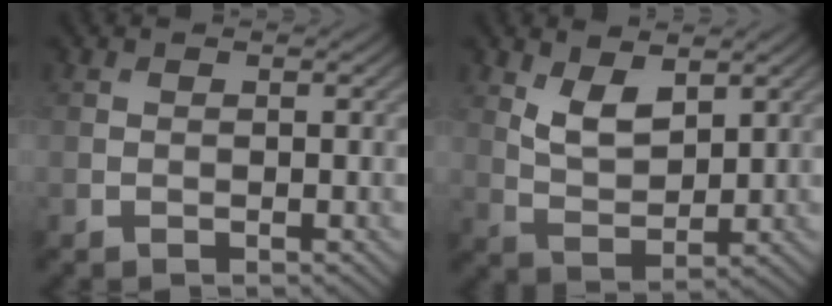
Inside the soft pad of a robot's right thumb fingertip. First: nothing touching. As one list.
[{"total": 5.0, "force": [2.7, 2.4, 3.3], "torque": [-0.072, -0.012, 0.056]}]